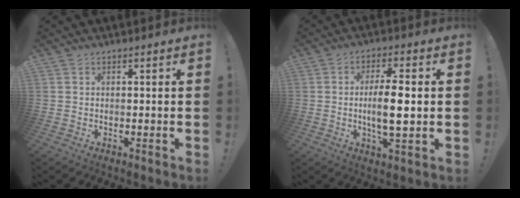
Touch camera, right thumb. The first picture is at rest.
{"total": 10.3, "force": [-0.5, 2.5, 9.9], "torque": [-0.189, -0.005, -0.019]}